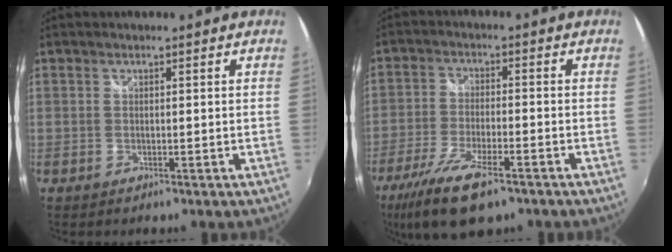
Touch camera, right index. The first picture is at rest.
{"total": 12.7, "force": [-8.4, 3.9, 8.8], "torque": [-0.202, -0.036, -0.159]}